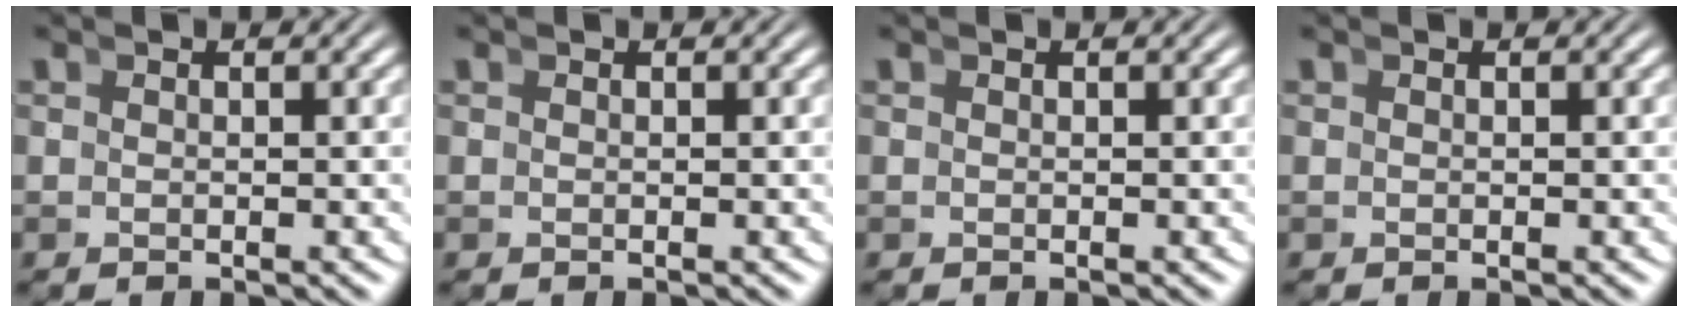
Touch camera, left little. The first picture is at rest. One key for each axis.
{"total": 0.0}
{"total": 0.0}
{"total": 0.0}